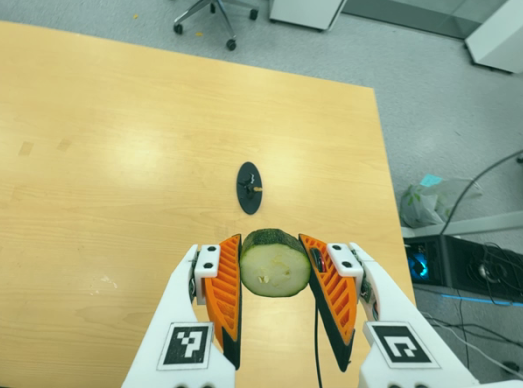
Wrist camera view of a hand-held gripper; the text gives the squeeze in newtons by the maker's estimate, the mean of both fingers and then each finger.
{"total": 11.0, "left": 9.9, "right": 12.2}